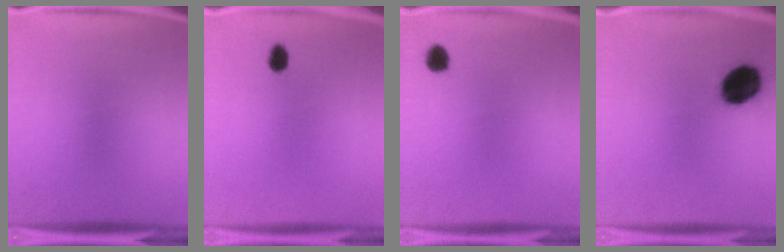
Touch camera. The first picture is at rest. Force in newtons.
{"total": 2.3}
{"total": 2.4}
{"total": 13.1}